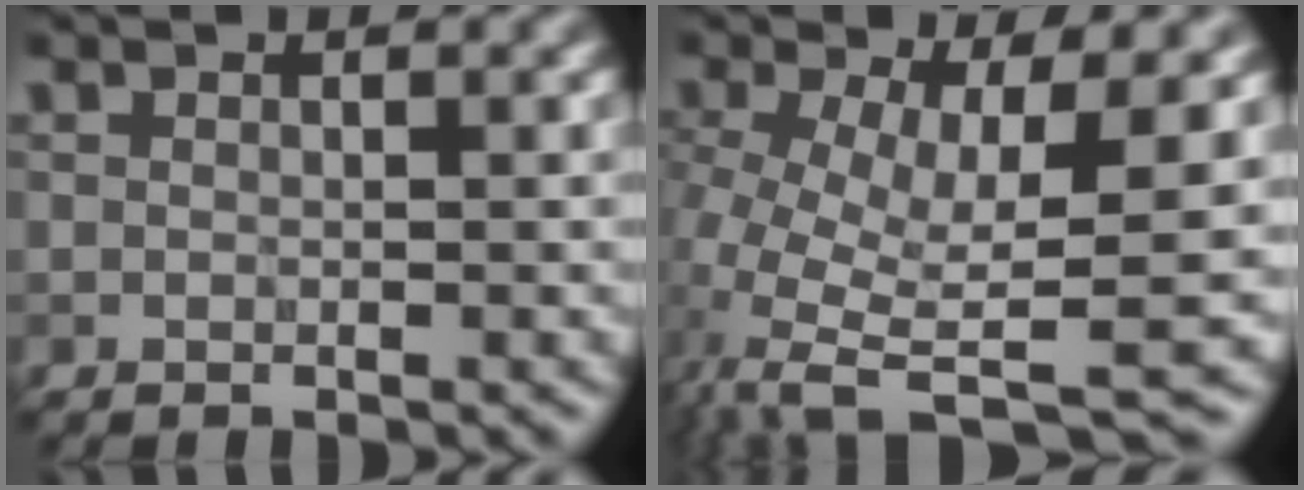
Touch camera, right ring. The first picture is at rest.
{"total": 9.5, "force": [-1.2, 3.5, 8.7], "torque": [-0.172, -0.028, -0.007]}